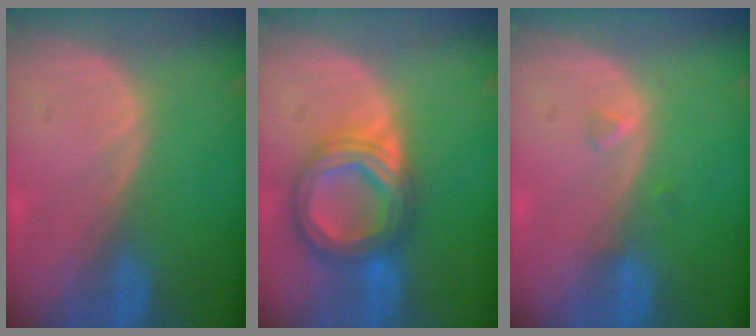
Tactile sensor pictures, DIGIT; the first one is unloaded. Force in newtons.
{"total": 8.4, "press": 8.4, "slide": 0.5}
{"total": 1.0, "press": 1.0, "slide": 0.2}